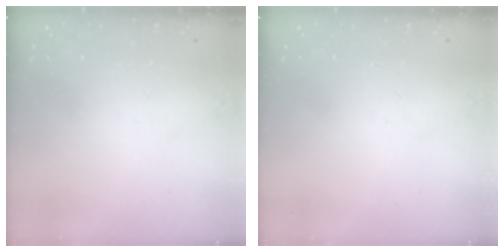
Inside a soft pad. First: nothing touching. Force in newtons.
{"total": 0.0}